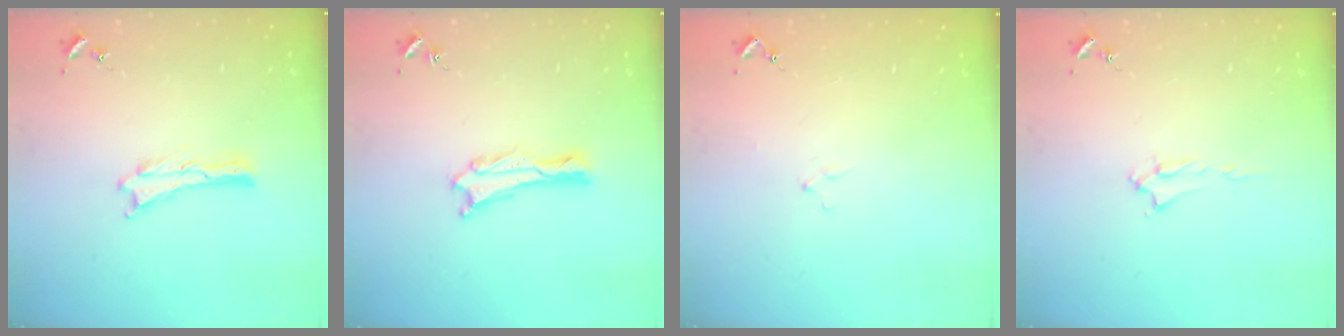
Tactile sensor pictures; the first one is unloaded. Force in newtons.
{"total": 0.8, "press": 0.7, "slide": 0.2}
{"total": 0.8, "press": 0.8, "slide": 0.2}
{"total": 1.6, "press": 1.6, "slide": 0.2}